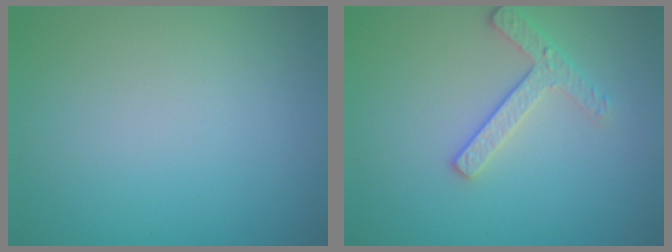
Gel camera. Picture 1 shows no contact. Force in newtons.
{"total": 2.4, "press": 2.3, "slide": 0.8}